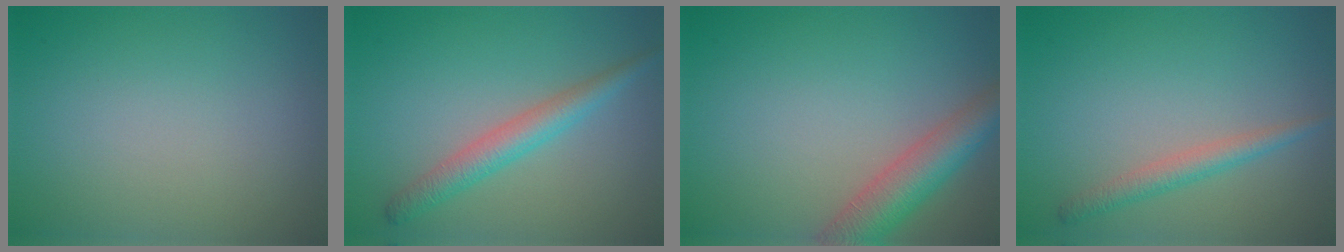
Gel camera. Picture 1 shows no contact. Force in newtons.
{"total": 3.0, "press": 3.0, "slide": 0.1}
{"total": 5.0, "press": 4.9, "slide": 0.2}
{"total": 2.0, "press": 2.0, "slide": 0.0}